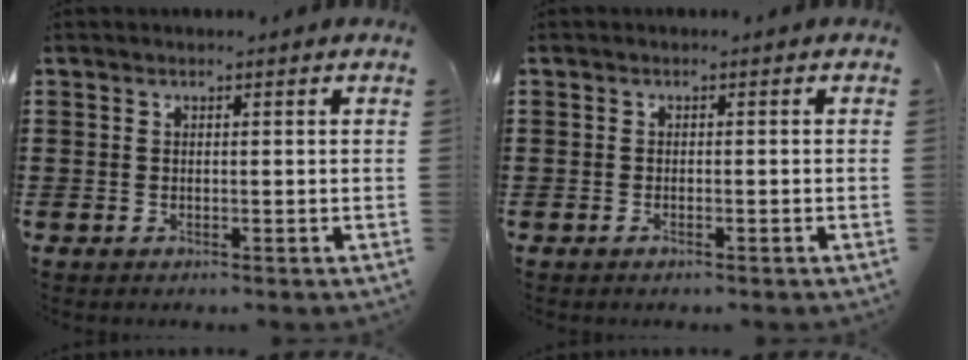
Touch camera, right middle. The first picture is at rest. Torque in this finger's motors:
{"motor_torque": [-0.54, 0.19, -0.03, -0.01]}